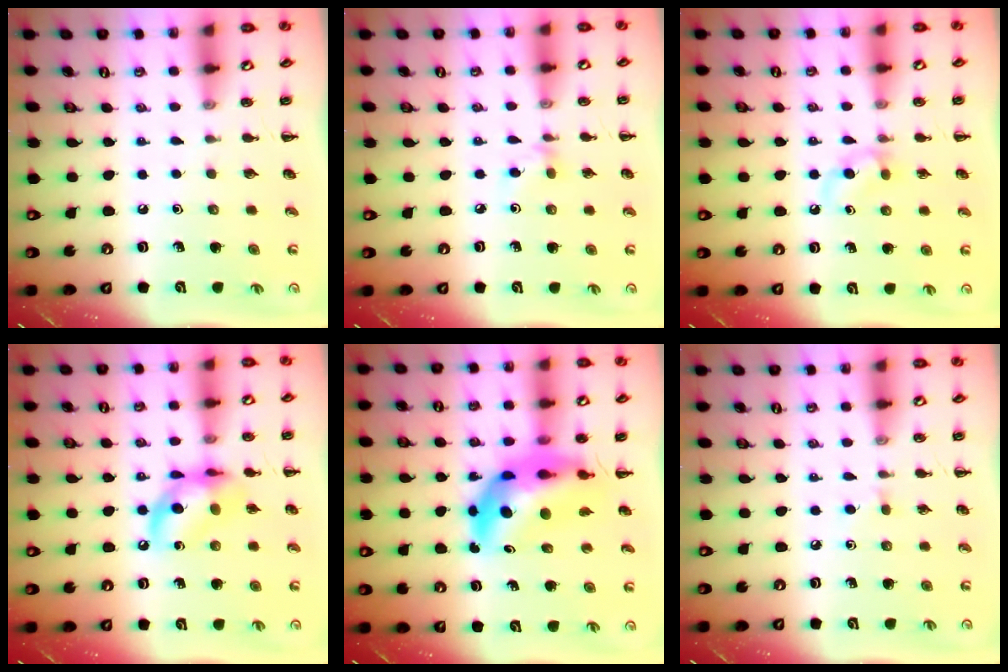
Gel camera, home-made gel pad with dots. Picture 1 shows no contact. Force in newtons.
{"total": 4.9, "press": 4.6, "slide": 1.6}
{"total": 5.4, "press": 5.1, "slide": 1.7}
{"total": 12.7, "press": 12.4, "slide": 2.8}
{"total": 12.1, "press": 11.7, "slide": 3.3}
{"total": 3.2, "press": 3.1, "slide": 1.1}